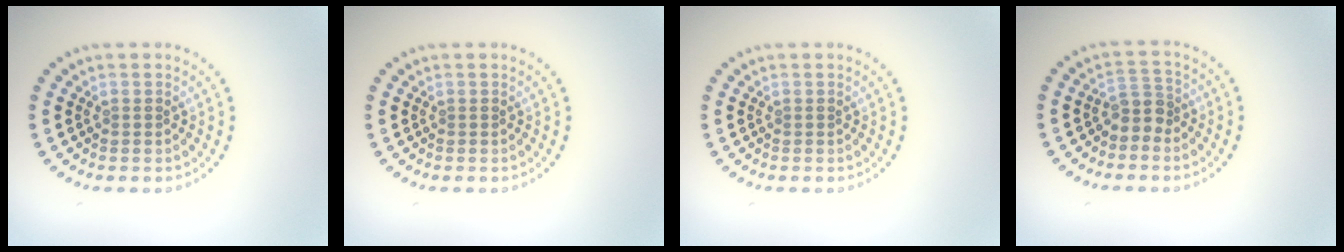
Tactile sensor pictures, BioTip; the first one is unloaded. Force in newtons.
{"total": 0.0}
{"total": 0.0}
{"total": 2.2, "press": 1.8, "slide": 1.3}